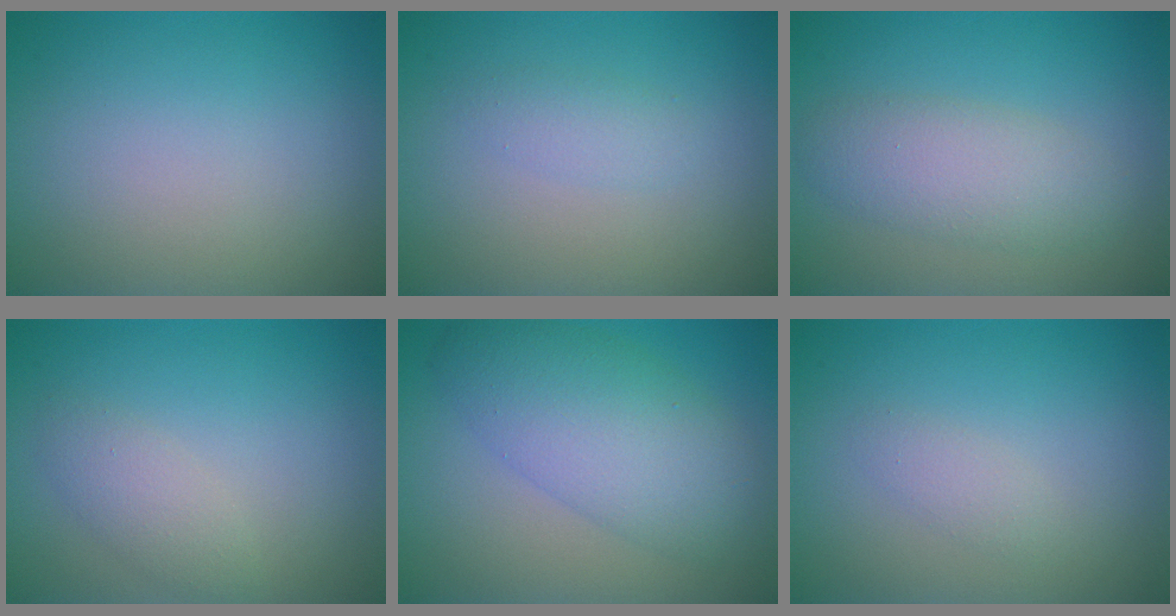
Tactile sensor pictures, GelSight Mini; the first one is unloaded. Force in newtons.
{"total": 1.4, "press": 1.4, "slide": 0.0}
{"total": 3.9, "press": 3.9, "slide": 0.1}
{"total": 1.9, "press": 1.9, "slide": 0.0}
{"total": 6.8, "press": 6.8, "slide": 0.3}
{"total": 1.2, "press": 1.2, "slide": 0.0}